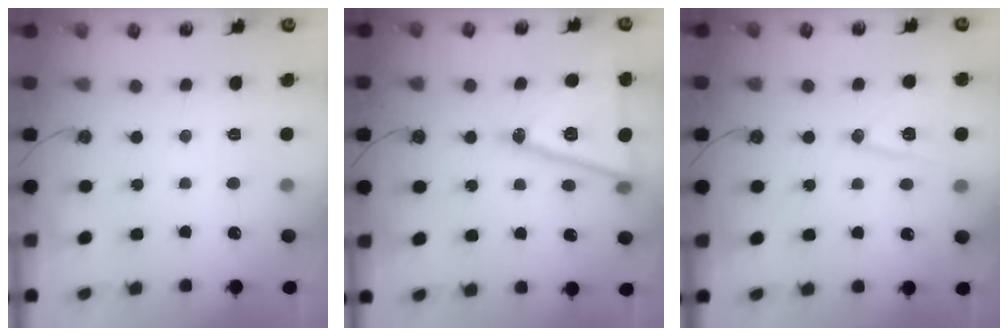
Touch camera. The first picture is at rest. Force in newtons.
{"total": 18.6, "press": 18.3, "slide": 3.3}
{"total": 10.6, "press": 10.5, "slide": 1.4}